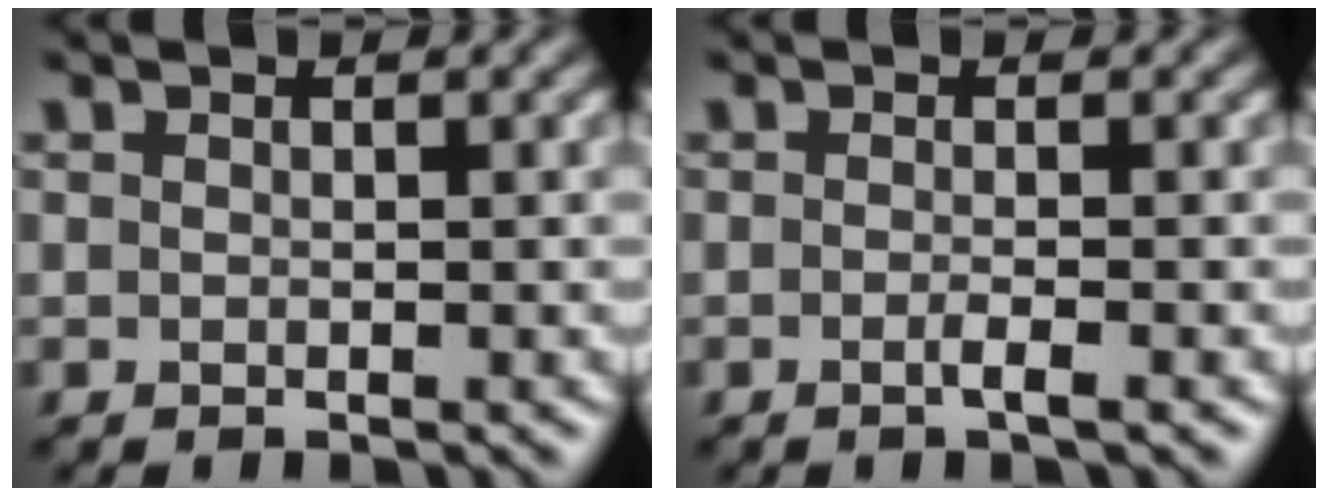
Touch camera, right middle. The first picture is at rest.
{"total": 1.2, "force": [-0.5, 0.3, 1.1], "torque": [-0.017, -0.003, -0.014]}